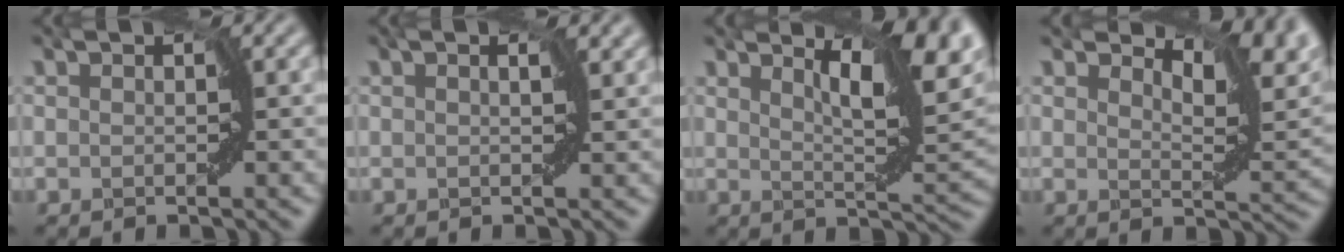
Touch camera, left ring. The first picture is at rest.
{"total": 1.3, "force": [0.6, 0.4, 1.0], "torque": [-0.018, 0.000, 0.007]}
{"total": 8.9, "force": [3.8, 2.0, 7.8], "torque": [-0.117, 0.011, 0.064]}
{"total": 6.1, "force": [3.4, 2.3, 4.5], "torque": [-0.076, 0.001, 0.057]}